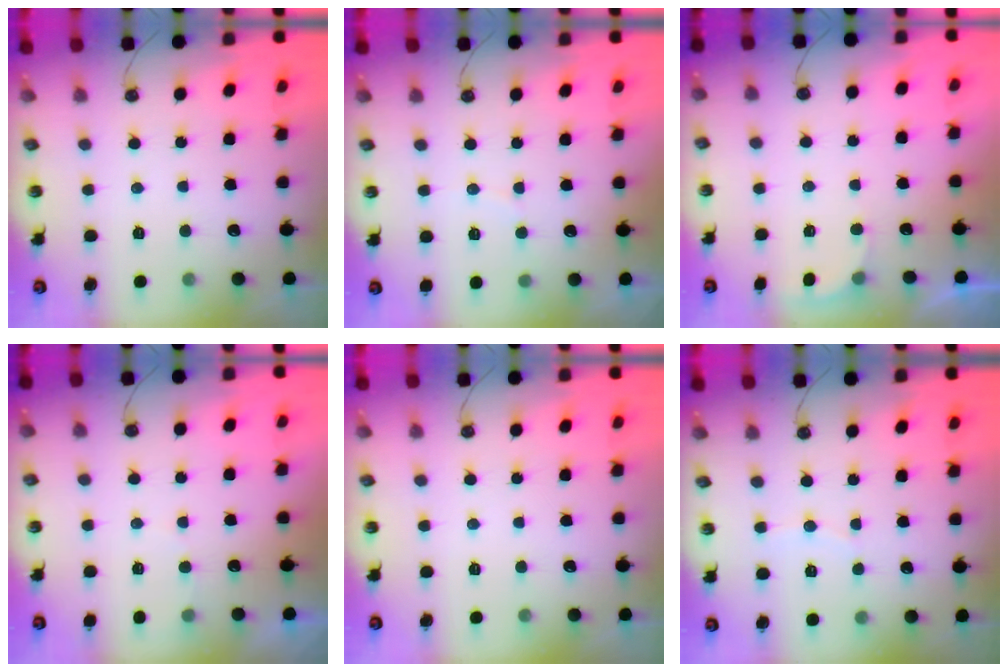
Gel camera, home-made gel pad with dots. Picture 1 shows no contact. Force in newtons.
{"total": 2.9, "press": 2.6, "slide": 1.2}
{"total": 3.0, "press": 2.9, "slide": 0.8}
{"total": 3.0, "press": 2.9, "slide": 0.3}
{"total": 0.0}
{"total": 3.7, "press": 3.7, "slide": 0.3}